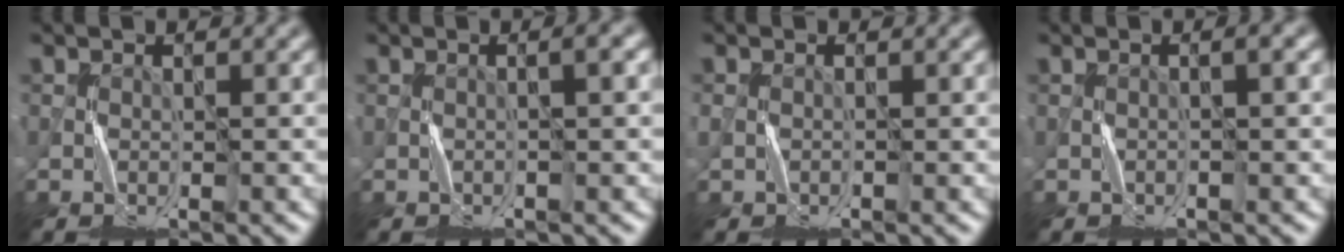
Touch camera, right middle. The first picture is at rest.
{"total": 2.0, "force": [0.7, 0.3, 1.9], "torque": [-0.015, 0.005, -0.001]}
{"total": 0.0}
{"total": 1.3, "force": [0.5, -0.1, 1.2], "torque": [-0.014, 0.001, 0.004]}